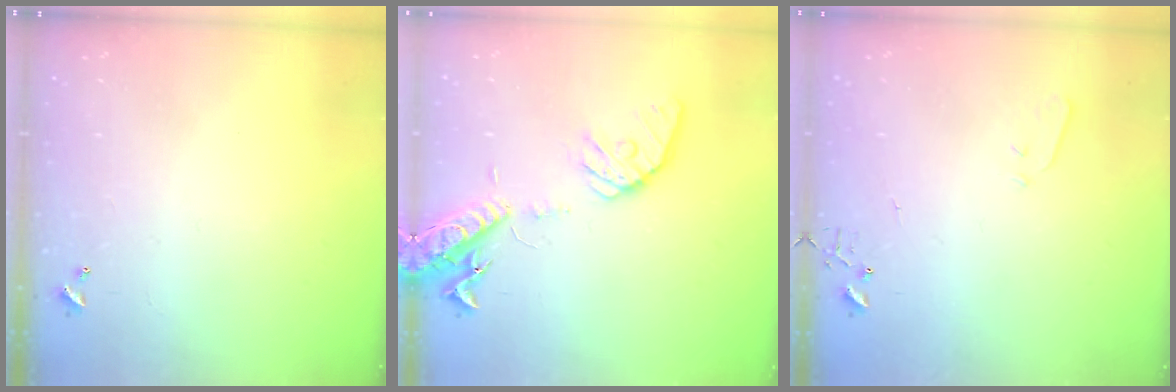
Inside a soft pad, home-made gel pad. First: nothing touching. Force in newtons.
{"total": 16.1, "press": 15.8, "slide": 3.0}
{"total": 3.3, "press": 3.2, "slide": 0.6}